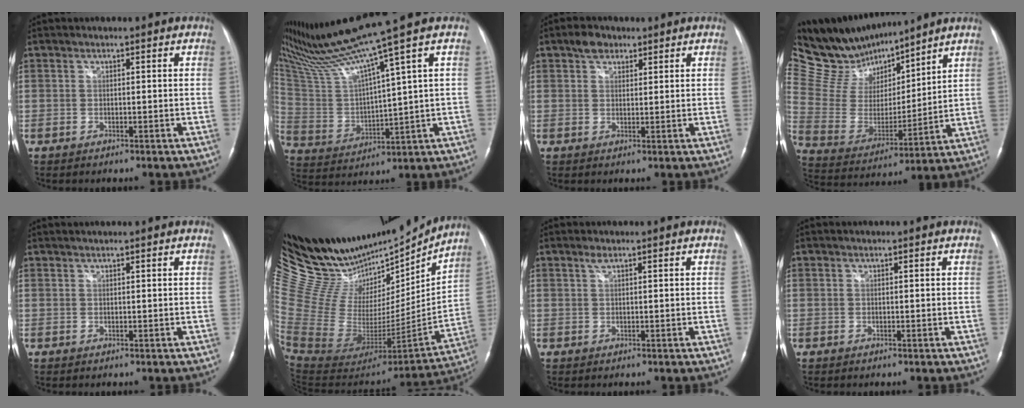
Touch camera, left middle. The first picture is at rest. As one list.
[{"total": 16.3, "force": [13.2, -2.6, 9.2], "torque": [-0.178, -0.020, 0.251]}, {"total": 3.2, "force": [2.0, 2.1, 1.2], "torque": [-0.025, 0.010, 0.034]}, {"total": 16.1, "force": [14.7, 4.4, 4.7], "torque": [-0.106, 0.007, 0.284]}, {"total": 1.0, "force": [0.9, -0.2, 0.2], "torque": [-0.005, 0.014, 0.022]}, {"total": 33.4, "force": [29.3, 9.6, 13.0], "torque": [-0.253, -0.024, 0.472]}, {"total": 0.9, "force": [0.5, 0.2, 0.6], "torque": [-0.016, 0.005, 0.011]}, {"total": 0.0}]